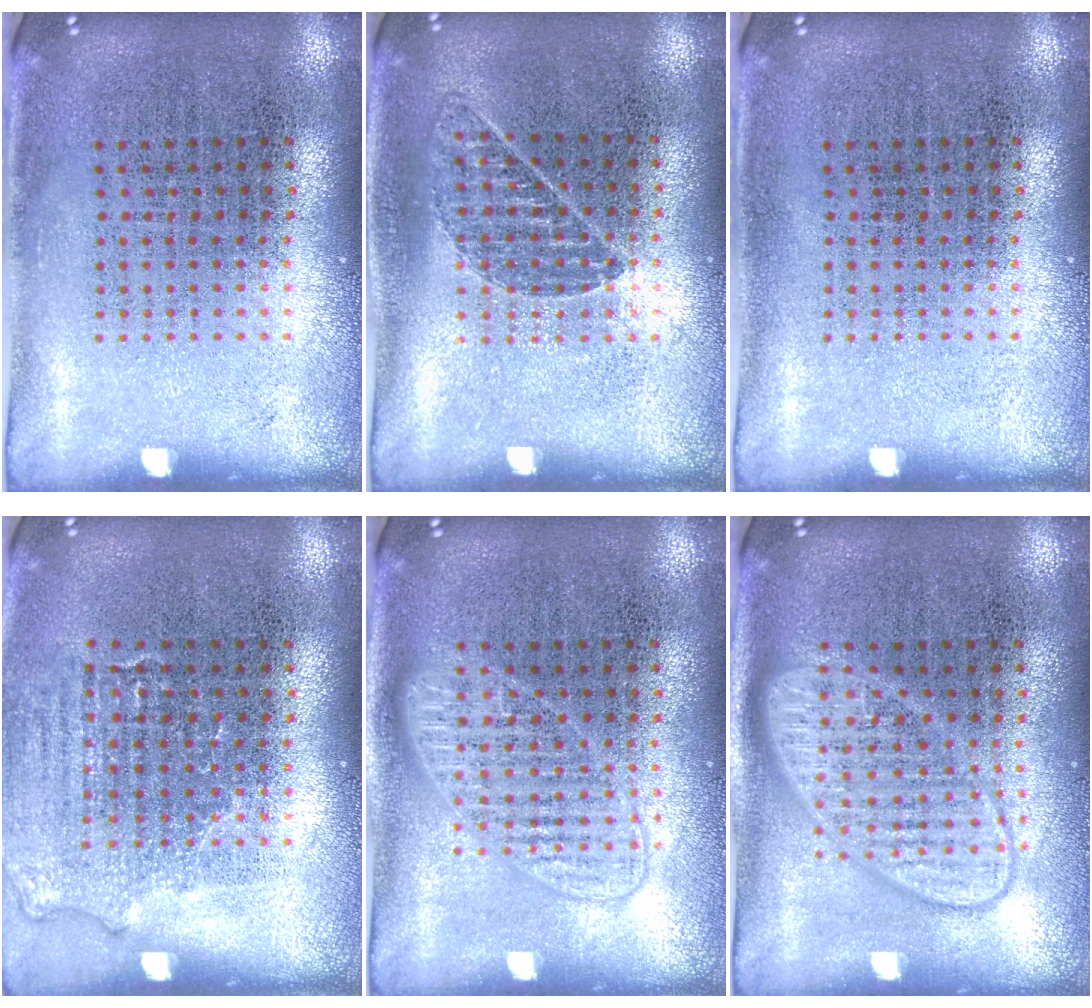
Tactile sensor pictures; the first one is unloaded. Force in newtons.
{"total": 0.8, "press": 0.8, "slide": 0.1}
{"total": 0.0}
{"total": 1.2, "press": 1.1, "slide": 0.5}
{"total": 1.2, "press": 1.2, "slide": 0.2}
{"total": 2.8, "press": 2.8, "slide": 0.5}